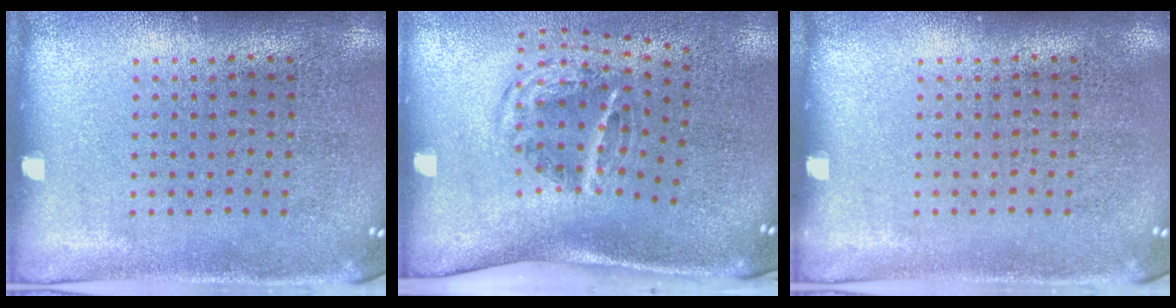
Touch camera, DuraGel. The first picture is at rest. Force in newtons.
{"total": 2.1, "press": 1.2, "slide": 1.7}
{"total": 0.0}